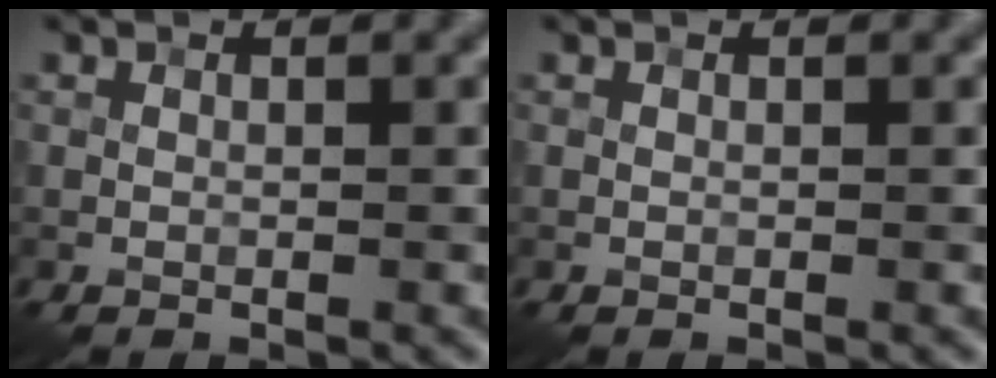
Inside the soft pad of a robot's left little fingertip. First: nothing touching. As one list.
[{"total": 0.0}]